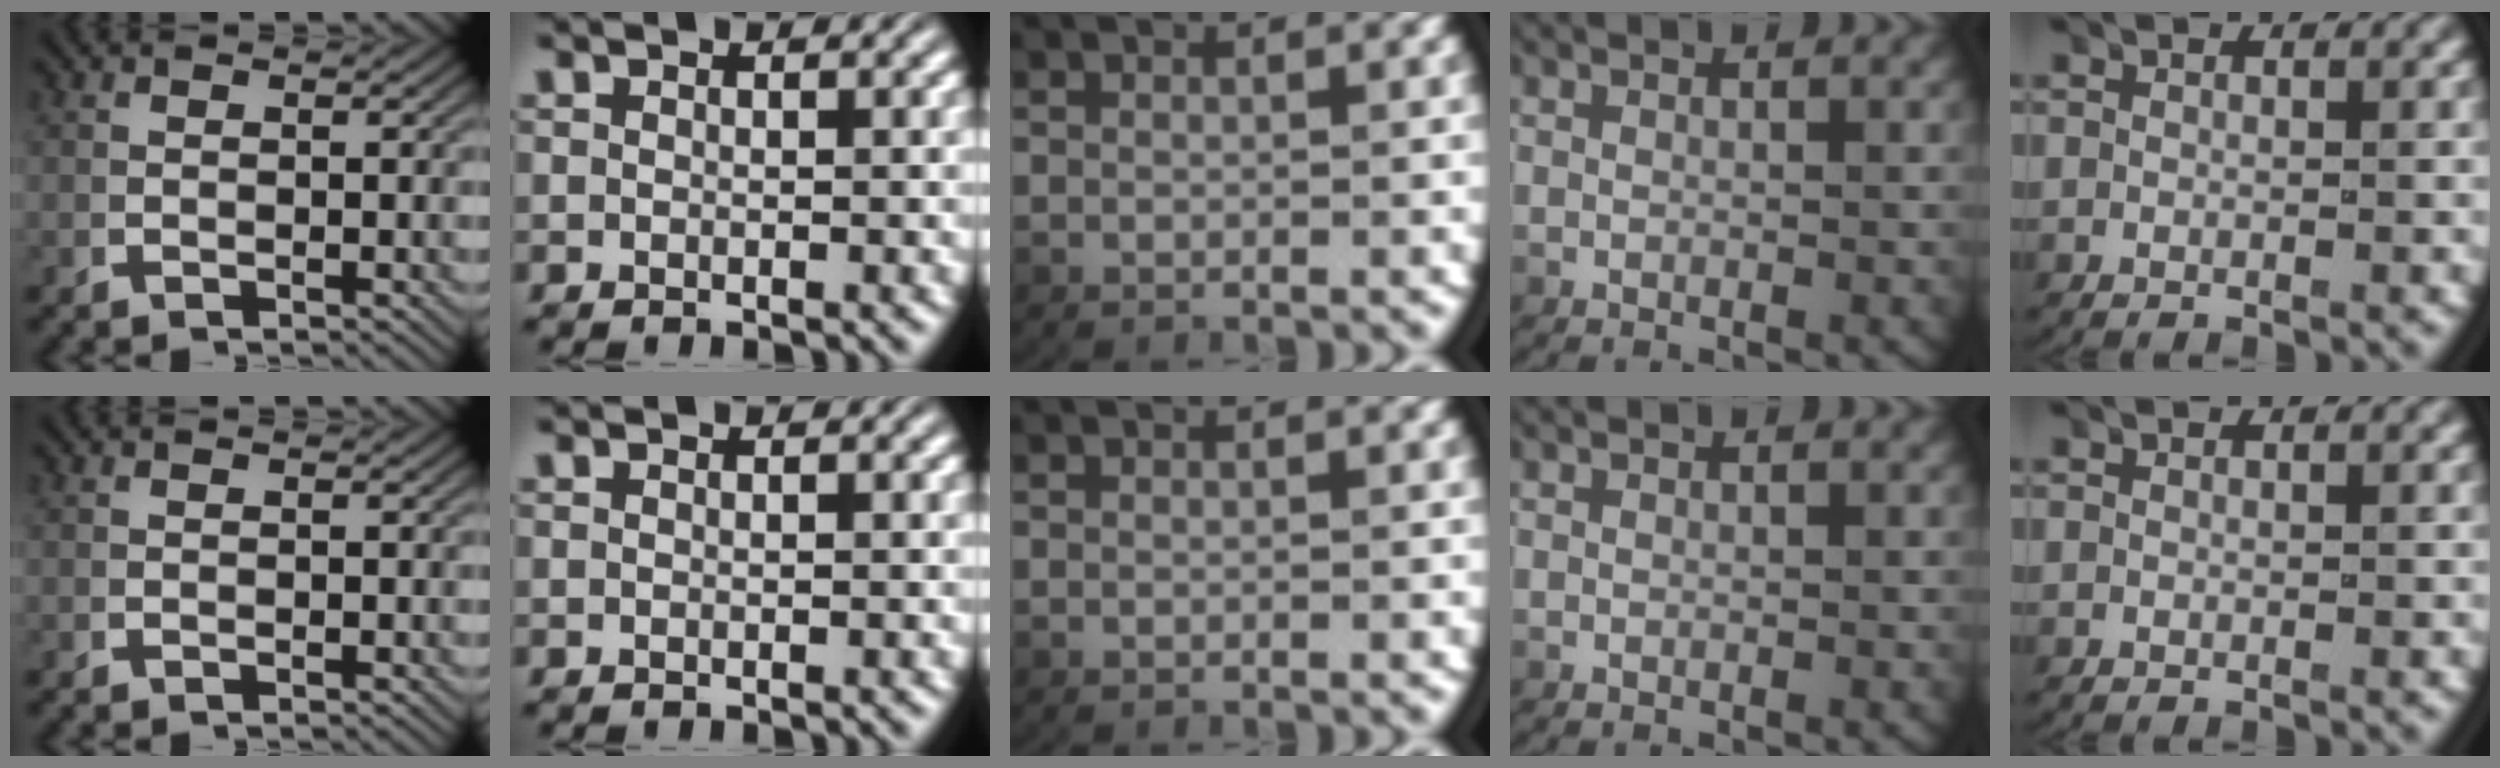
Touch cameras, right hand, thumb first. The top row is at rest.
{}